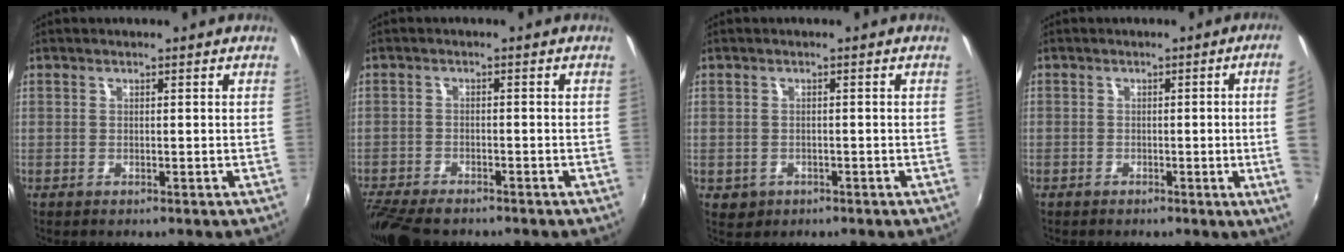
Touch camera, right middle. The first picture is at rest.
{"total": 9.6, "force": [-8.0, 3.1, 4.3], "torque": [-0.112, -0.035, -0.143]}
{"total": 2.6, "force": [-0.8, 2.2, 0.9], "torque": [-0.023, -0.002, -0.006]}
{"total": 6.7, "force": [-0.3, -1.5, 6.5], "torque": [-0.081, -0.010, -0.001]}